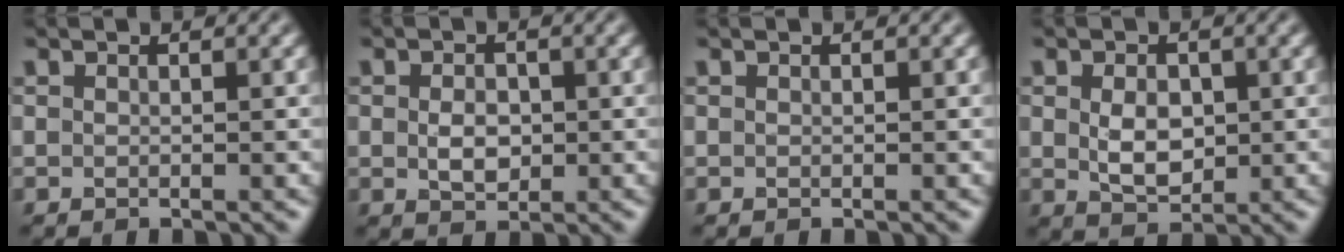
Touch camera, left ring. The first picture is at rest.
{"total": 2.5, "force": [-0.1, 1.7, 1.8], "torque": [-0.034, -0.004, -0.001]}
{"total": 0.0}
{"total": 3.4, "force": [0.2, 2.3, 2.5], "torque": [-0.052, -0.003, 0.007]}